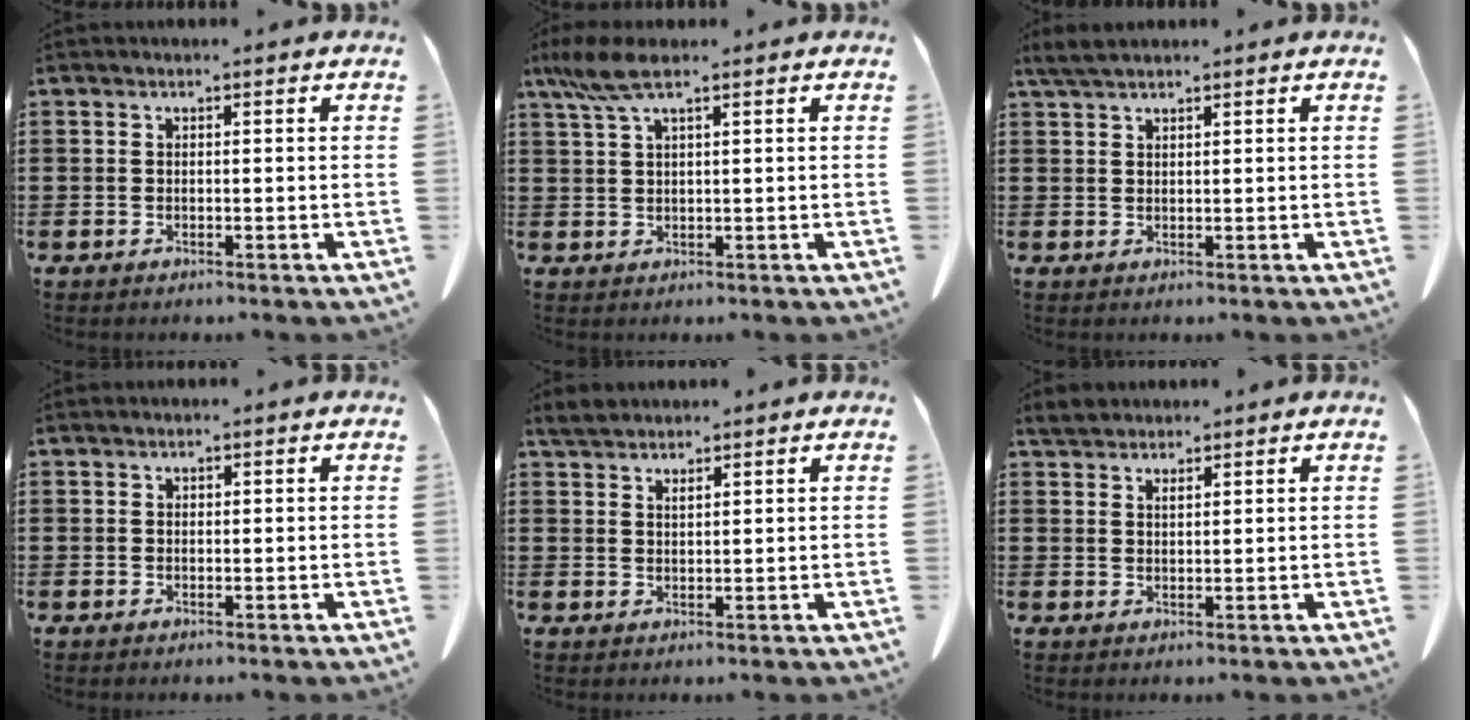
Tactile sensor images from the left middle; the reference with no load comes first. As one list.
[{"total": 4.9, "force": [2.9, 1.0, 3.8], "torque": [-0.095, -0.004, 0.048]}, {"total": 2.7, "force": [2.2, 0.5, 1.6], "torque": [-0.037, 0.003, 0.042]}, {"total": 0.0}, {"total": 2.4, "force": [2.3, 0.3, 0.7], "torque": [-0.020, 0.001, 0.045]}, {"total": 2.3, "force": [2.2, 0.5, 0.5], "torque": [-0.016, 0.003, 0.044]}]